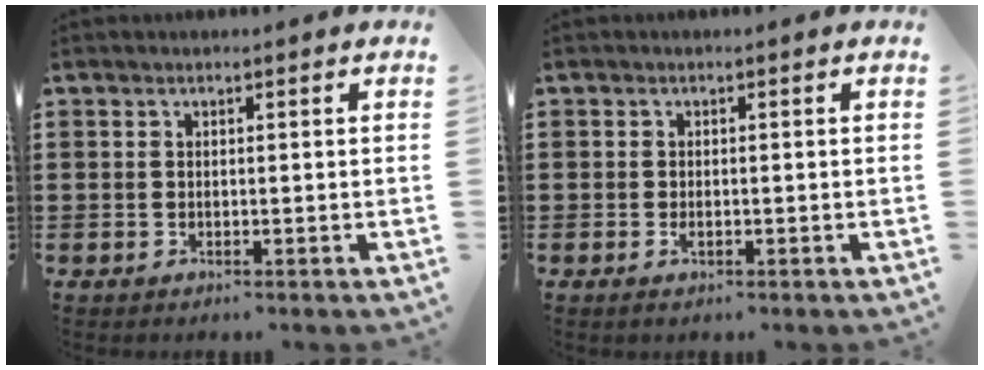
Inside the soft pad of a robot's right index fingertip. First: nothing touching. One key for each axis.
{"total": 0.9, "fx": -0.4, "fy": 0.2, "fz": 0.8, "tx": -0.017, "ty": -0.005, "tz": -0.006}